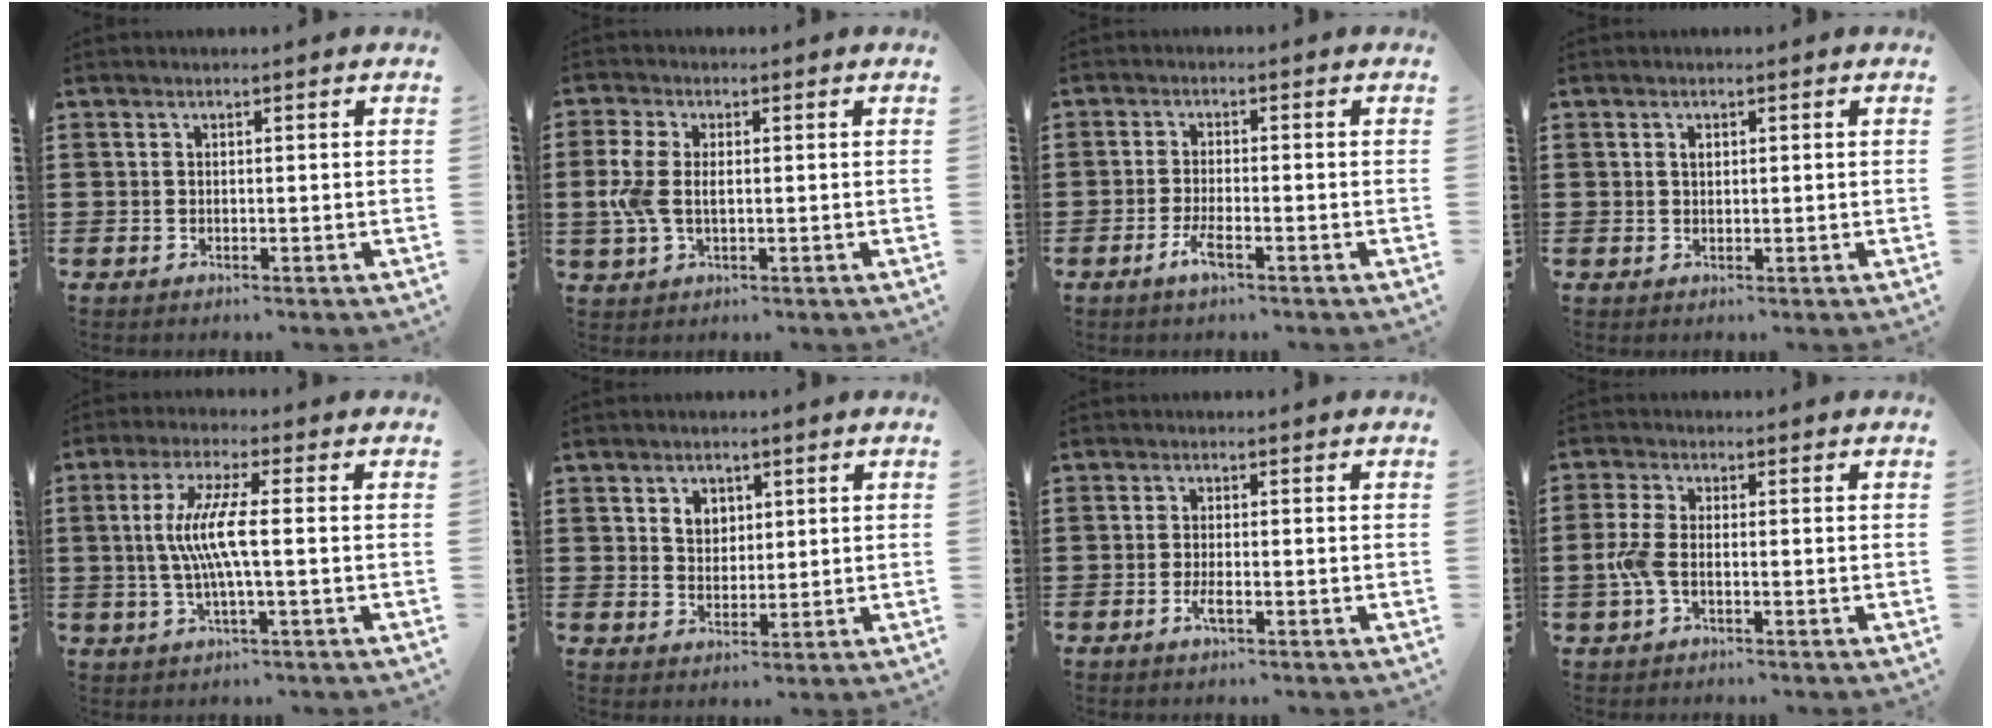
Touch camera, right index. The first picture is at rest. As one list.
[{"total": 5.4, "force": [0.0, 3.2, 4.4], "torque": [-0.121, -0.003, -0.010]}, {"total": 3.2, "force": [-1.7, 0.6, 2.6], "torque": [-0.055, -0.005, -0.035]}, {"total": 1.1, "force": [0.4, 0.6, 0.8], "torque": [-0.018, 0.004, 0.006]}, {"total": 7.2, "force": [-0.2, 0.6, 7.2], "torque": [-0.154, -0.009, -0.015]}, {"total": 3.2, "force": [1.6, 2.5, 1.2], "torque": [-0.032, 0.010, 0.028]}, {"total": 2.1, "force": [-0.9, 0.5, 1.9], "torque": [-0.039, -0.003, -0.018]}, {"total": 4.2, "force": [-1.0, 1.9, 3.6], "torque": [-0.098, -0.008, -0.026]}]